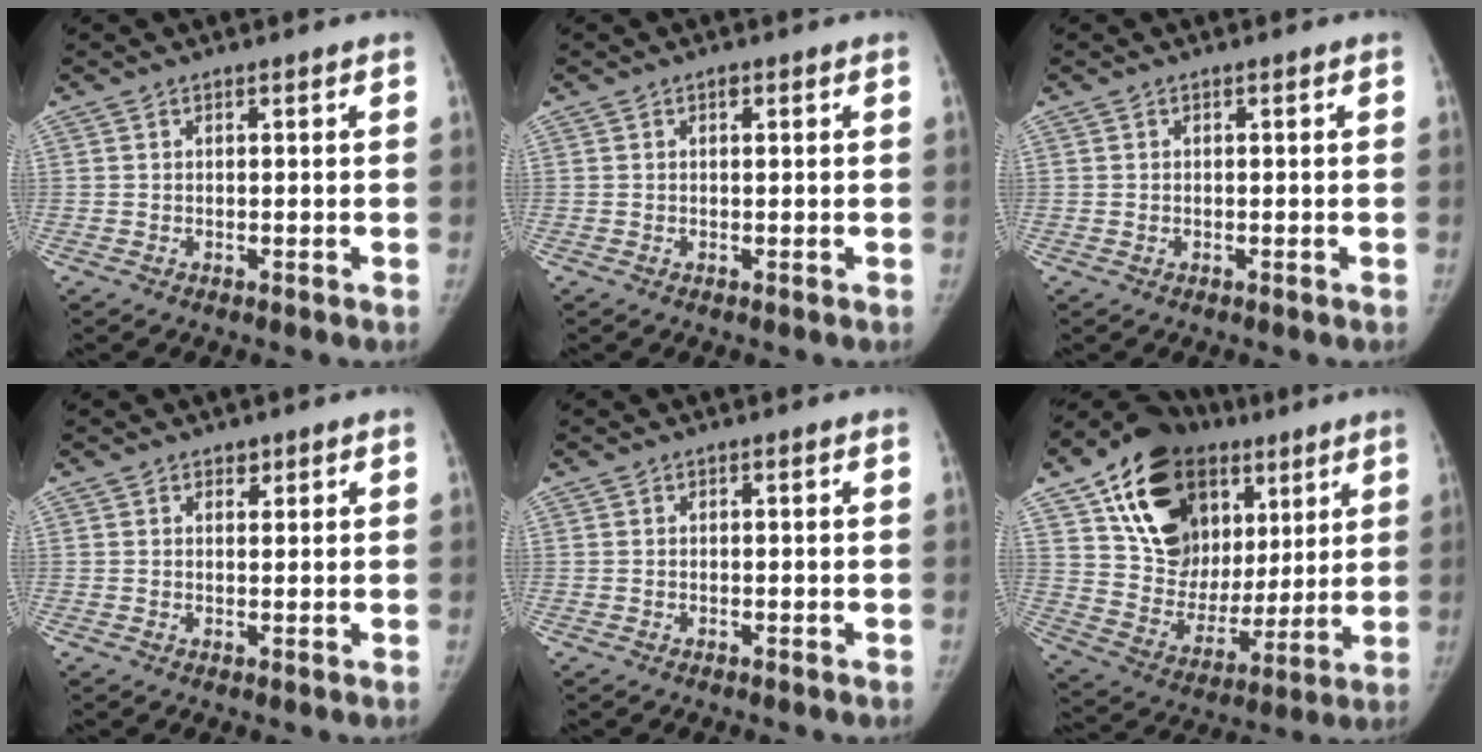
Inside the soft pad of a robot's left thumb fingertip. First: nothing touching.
{"total": 0.9, "force": [0.3, 0.6, 0.6], "torque": [-0.002, 0.000, 0.003]}
{"total": 0.5, "force": [-0.1, 0.5, 0.2], "torque": [-0.002, 0.001, -0.002]}
{"total": 1.3, "force": [0.8, 0.9, 0.2], "torque": [0.010, -0.005, 0.010]}
{"total": 0.0}
{"total": 26.1, "force": [12.0, 17.7, 14.9], "torque": [-0.199, 0.000, 0.210]}